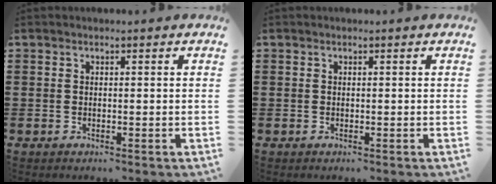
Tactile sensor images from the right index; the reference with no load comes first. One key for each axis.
{"total": 0.0}